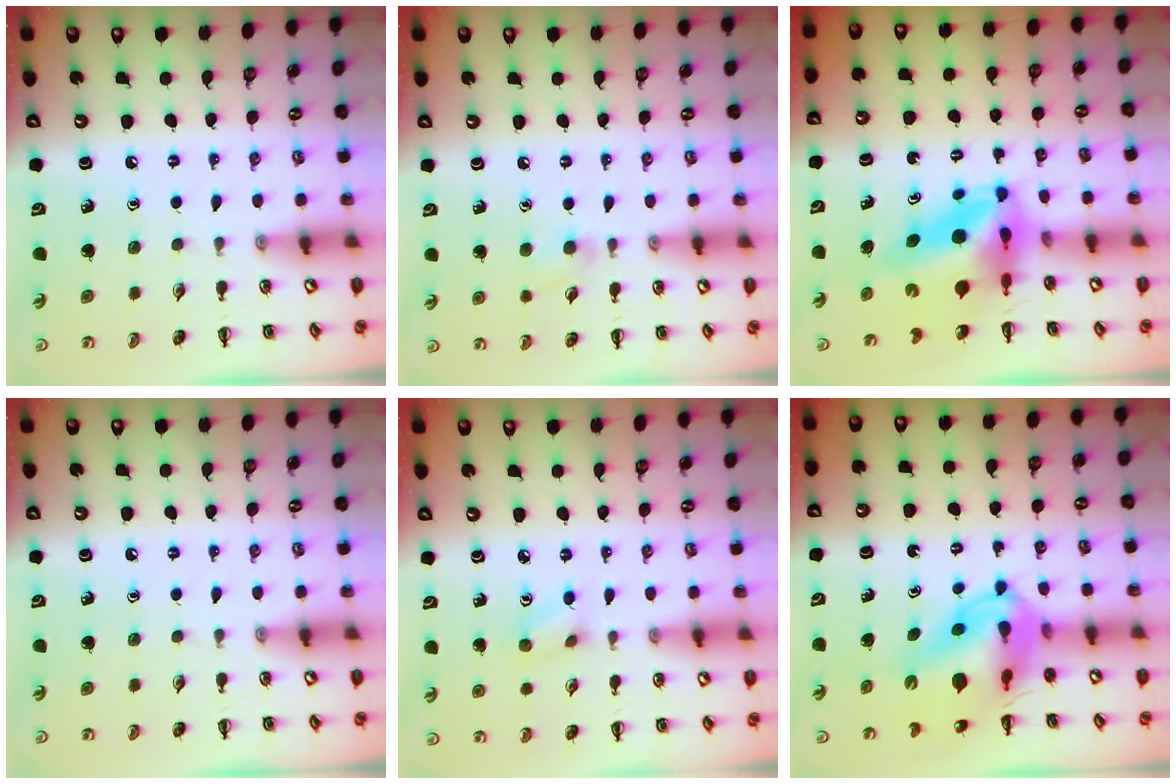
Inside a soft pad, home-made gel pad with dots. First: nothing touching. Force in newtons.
{"total": 4.4, "press": 3.9, "slide": 1.9}
{"total": 6.7, "press": 6.4, "slide": 2.0}
{"total": 0.0}
{"total": 3.5, "press": 3.4, "slide": 0.7}
{"total": 12.9, "press": 12.4, "slide": 3.9}